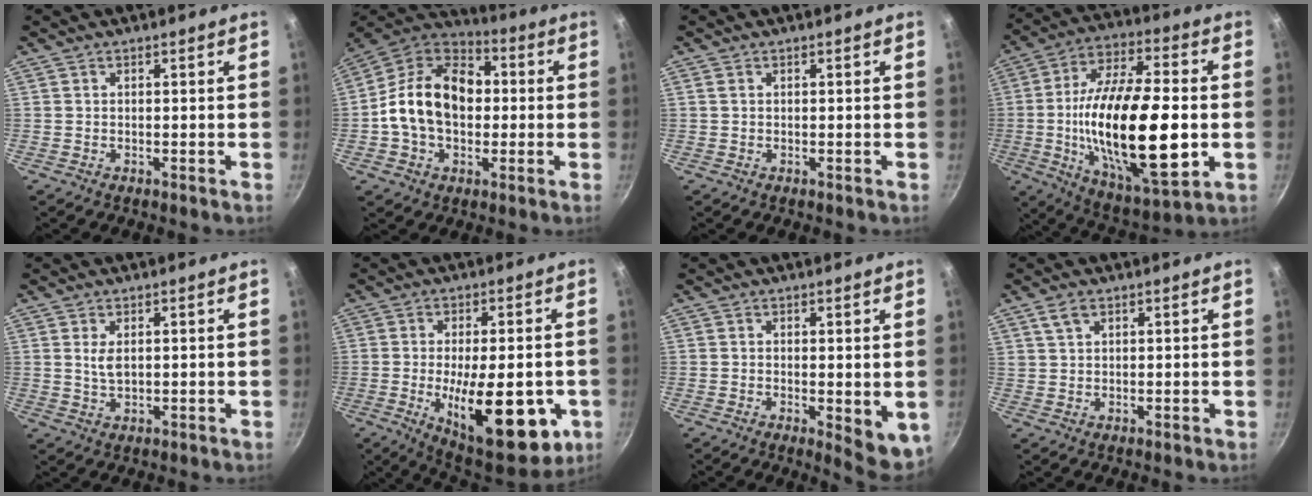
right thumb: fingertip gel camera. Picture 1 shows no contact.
{"total": 18.3, "force": [0.2, 13.1, 12.8], "torque": [-0.191, 0.036, -0.014]}
{"total": 0.6, "force": [0.1, 0.5, 0.3], "torque": [-0.006, 0.002, 0.002]}
{"total": 28.1, "force": [-2.9, 11.1, 25.6], "torque": [-0.448, 0.007, -0.047]}
{"total": 3.1, "force": [0.8, 1.6, 2.5], "torque": [-0.043, -0.008, 0.017]}
{"total": 20.7, "force": [-5.3, 8.4, 18.2], "torque": [-0.231, -0.004, -0.063]}
{"total": 6.6, "force": [-0.6, 2.6, 6.0], "torque": [-0.066, -0.009, -0.002]}
{"total": 3.0, "force": [1.7, 1.8, 1.8], "torque": [-0.026, 0.000, 0.034]}